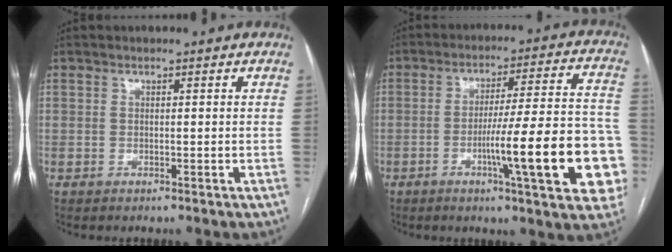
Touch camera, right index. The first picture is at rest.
{"total": 18.6, "force": [-5.5, 1.6, 17.6], "torque": [-0.184, 0.020, -0.069]}